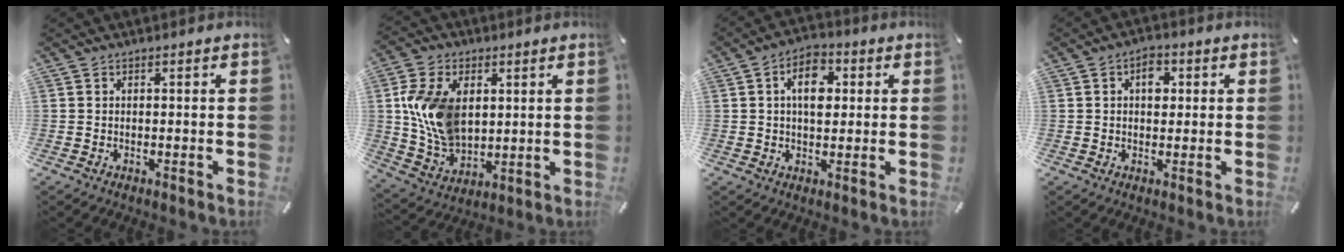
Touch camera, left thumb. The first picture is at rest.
{"total": 13.8, "force": [2.9, 10.1, 9.0], "torque": [-0.213, 0.004, 0.053]}
{"total": 8.4, "force": [1.6, 5.5, 6.2], "torque": [-0.085, 0.000, 0.023]}
{"total": 4.6, "force": [1.2, 3.0, 3.2], "torque": [-0.028, -0.006, 0.011]}